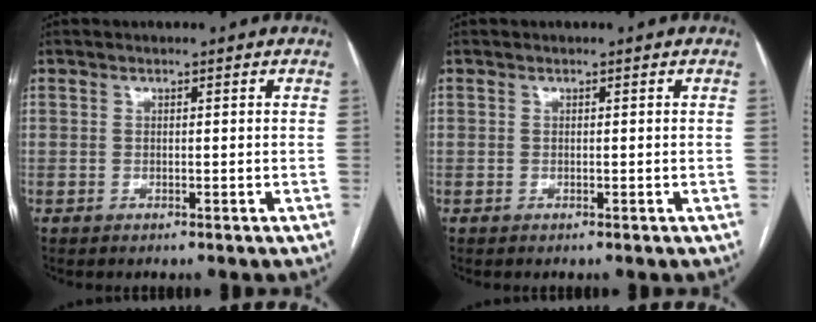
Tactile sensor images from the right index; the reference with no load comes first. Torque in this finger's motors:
{"motor_torque": [0.01, 0.01, 0.00, 0.00]}